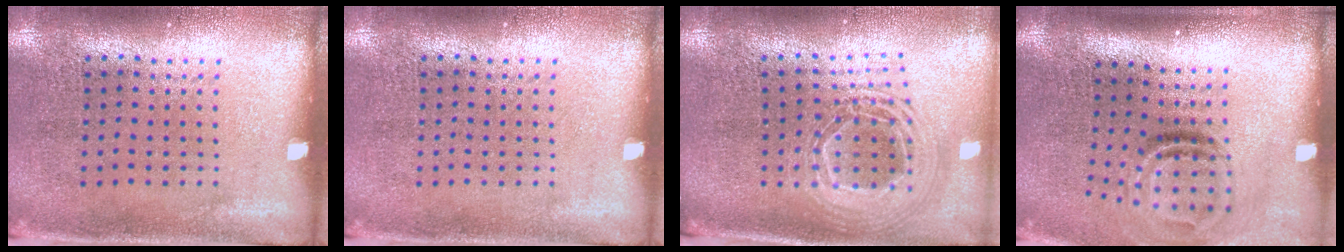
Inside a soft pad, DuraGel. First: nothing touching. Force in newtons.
{"total": 0.0}
{"total": 2.3, "press": 1.7, "slide": 1.6}
{"total": 1.8, "press": 1.0, "slide": 1.5}